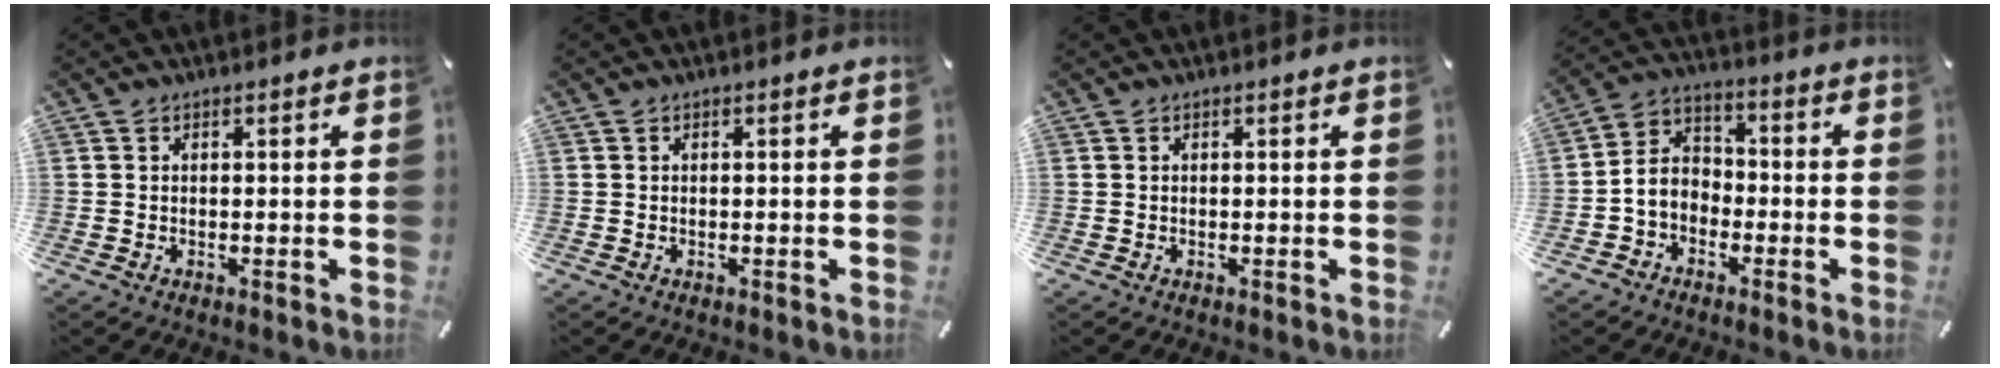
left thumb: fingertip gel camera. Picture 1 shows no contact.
{"total": 0.0}
{"total": 0.0}
{"total": 5.9, "force": [-2.6, 4.8, 2.0], "torque": [-0.059, 0.010, -0.057]}